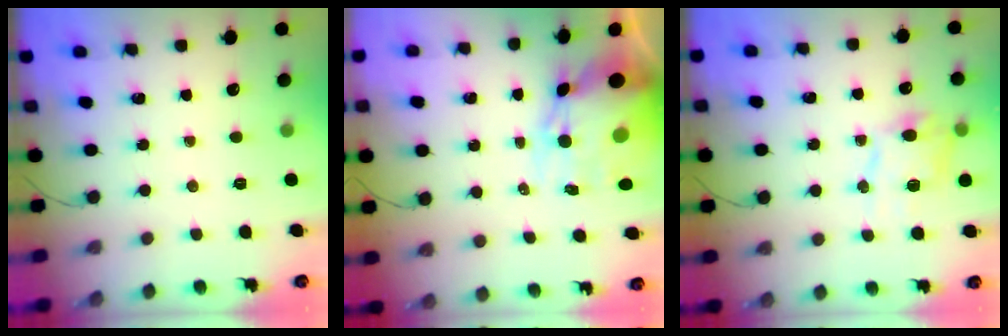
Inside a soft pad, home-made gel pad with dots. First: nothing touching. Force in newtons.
{"total": 15.7, "press": 15.2, "slide": 3.7}
{"total": 9.2, "press": 9.2, "slide": 0.6}